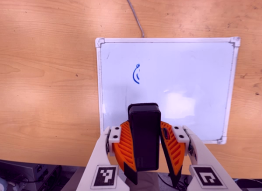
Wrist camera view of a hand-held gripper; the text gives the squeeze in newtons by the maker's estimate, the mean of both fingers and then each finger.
{"total": 10.2, "left": 9.8, "right": 10.5}